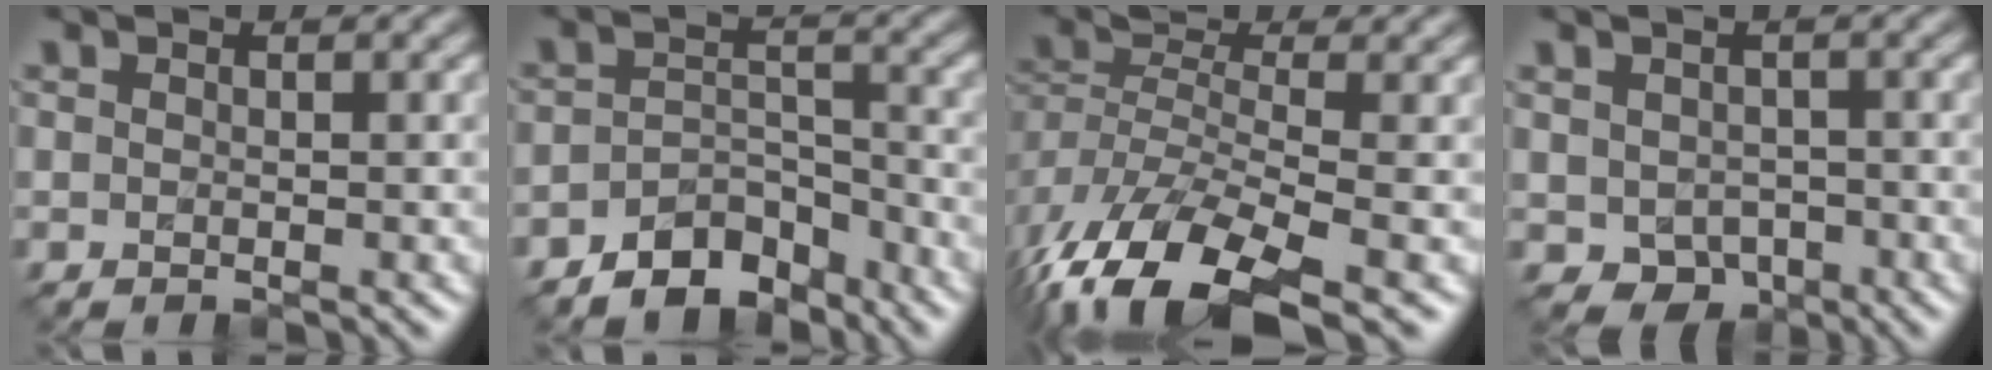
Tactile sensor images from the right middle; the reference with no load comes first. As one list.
[{"total": 4.8, "force": [-3.8, 2.5, 1.8], "torque": [-0.019, 0.003, -0.067]}, {"total": 11.4, "force": [-6.0, 4.5, 8.7], "torque": [-0.181, -0.009, -0.111]}, {"total": 2.9, "force": [-0.8, 2.4, 1.2], "torque": [-0.022, -0.008, -0.013]}]